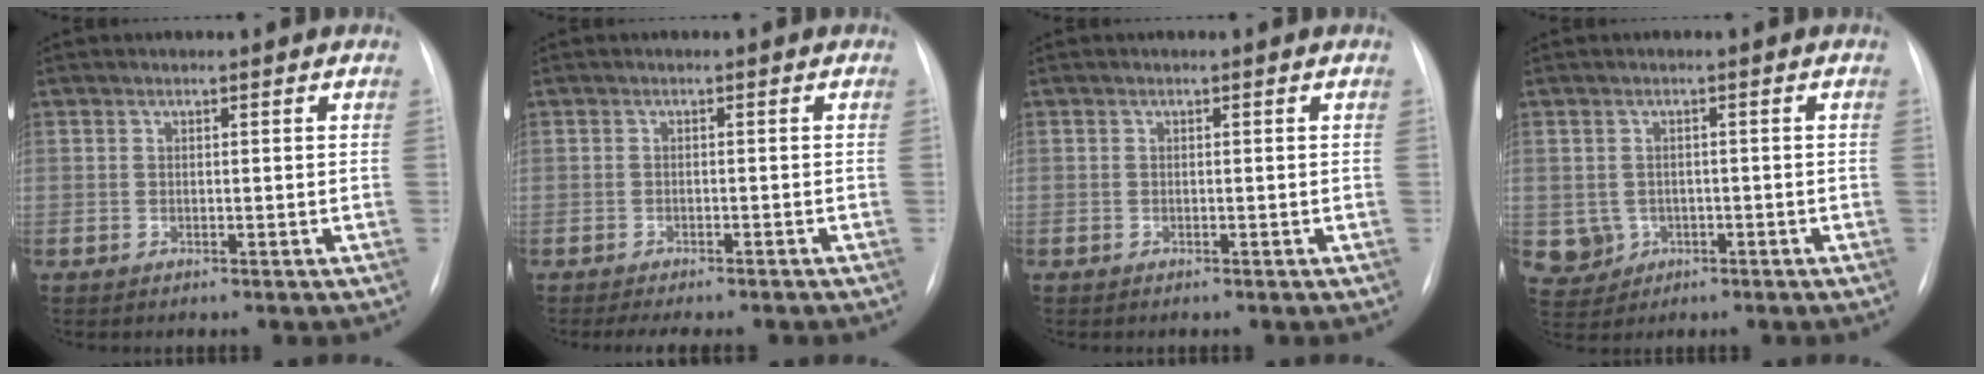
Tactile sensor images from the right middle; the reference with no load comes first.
{"total": 7.2, "force": [-6.2, 1.7, 3.3], "torque": [-0.042, -0.001, -0.079]}
{"total": 0.0}
{"total": 4.6, "force": [-1.0, 4.4, 0.7], "torque": [-0.011, 0.004, -0.008]}